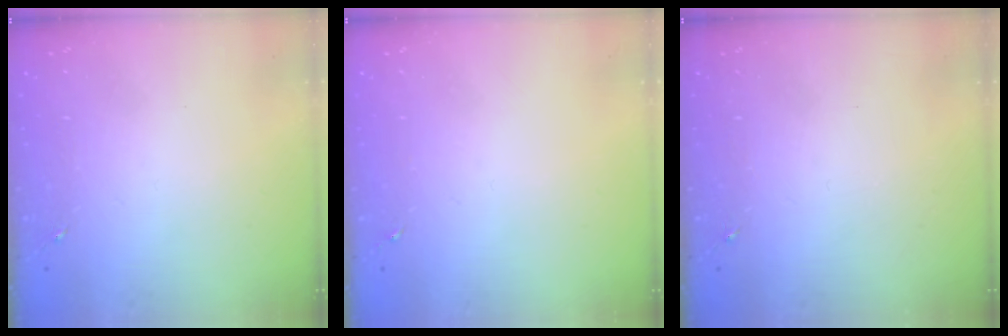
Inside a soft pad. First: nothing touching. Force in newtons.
{"total": 0.0}
{"total": 0.0}